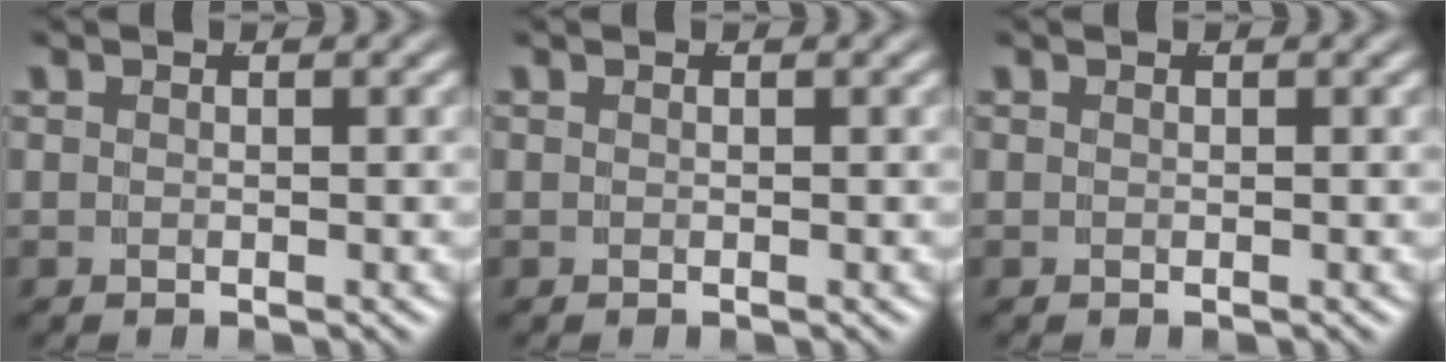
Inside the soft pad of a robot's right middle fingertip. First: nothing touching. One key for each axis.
{"total": 0.0}
{"total": 0.0}